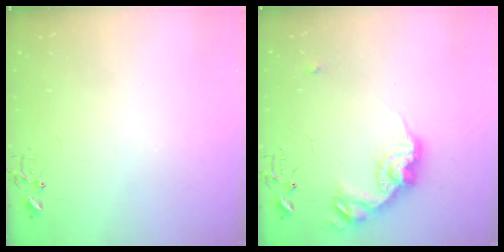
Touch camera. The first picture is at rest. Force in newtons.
{"total": 16.0, "press": 16.0, "slide": 0.3}